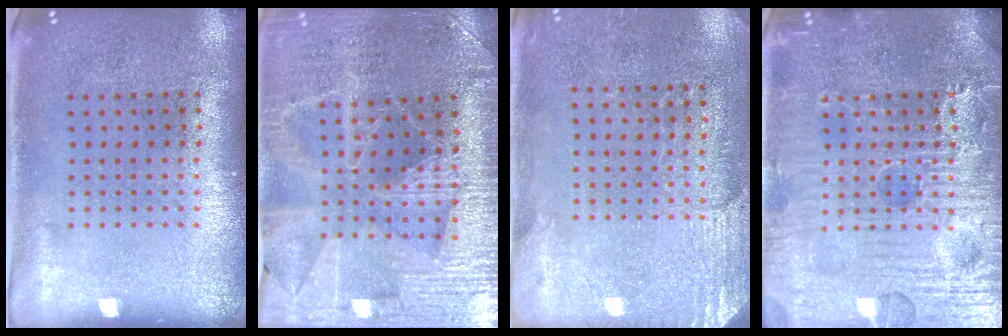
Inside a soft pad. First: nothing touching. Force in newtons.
{"total": 3.4, "press": 3.3, "slide": 0.7}
{"total": 2.7, "press": 2.4, "slide": 1.1}
{"total": 7.7, "press": 7.6, "slide": 0.8}